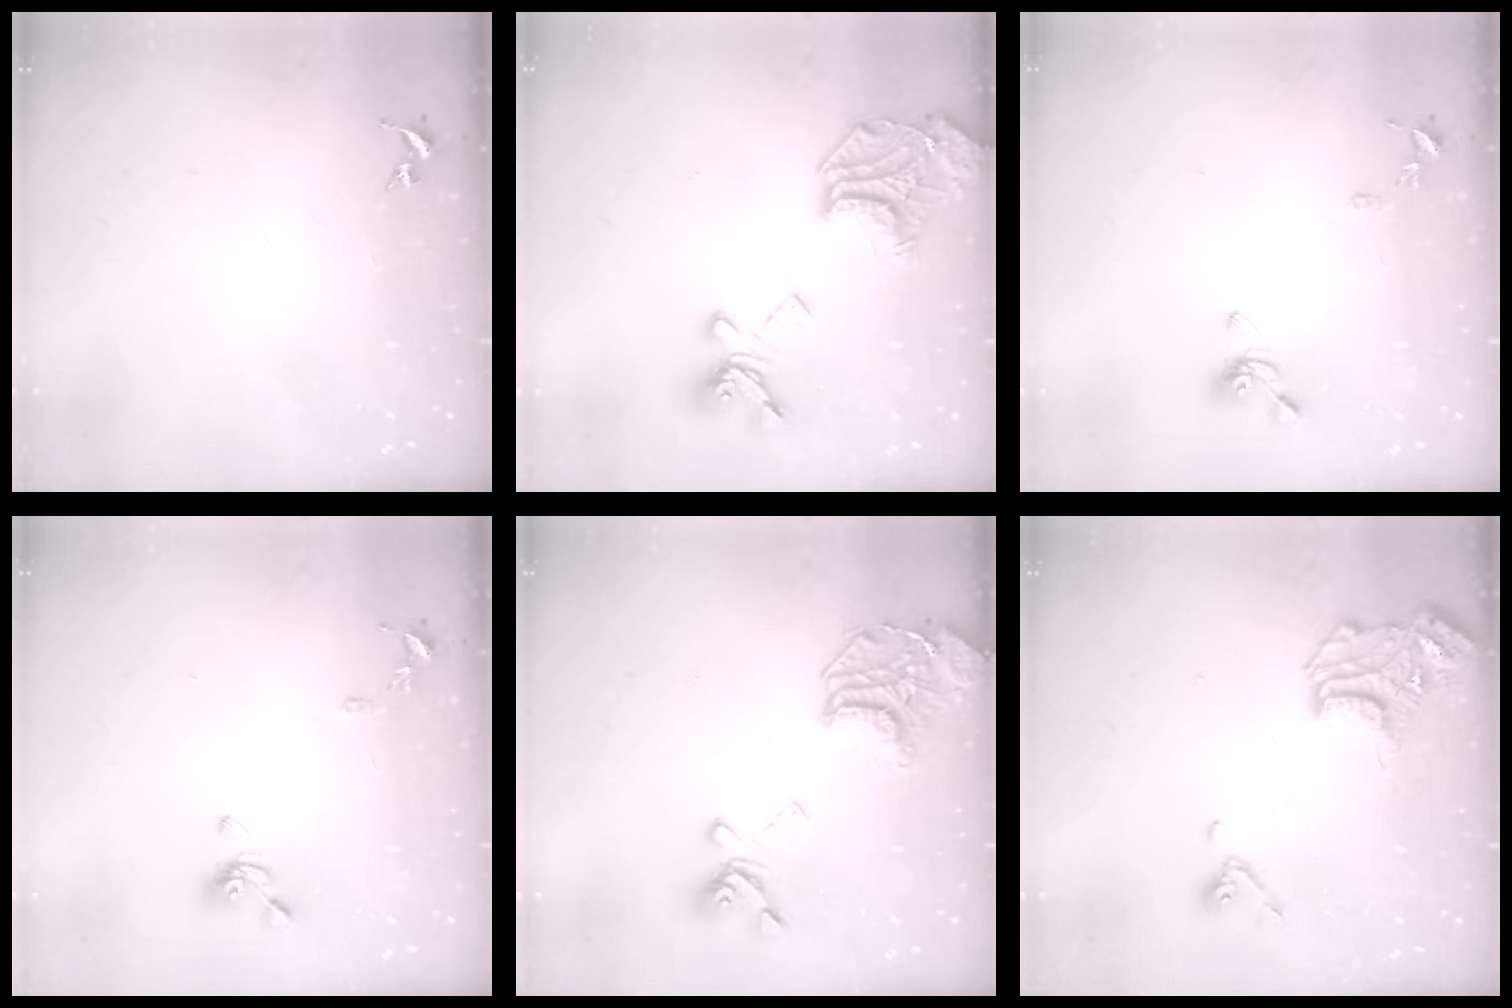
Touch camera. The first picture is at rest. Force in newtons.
{"total": 21.3, "press": 21.2, "slide": 1.6}
{"total": 9.4, "press": 9.4, "slide": 1.0}
{"total": 9.4, "press": 9.4, "slide": 1.0}
{"total": 18.3, "press": 18.1, "slide": 2.4}
{"total": 14.9, "press": 14.8, "slide": 1.2}